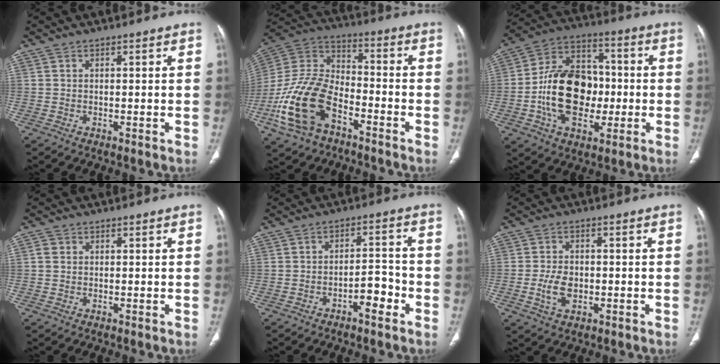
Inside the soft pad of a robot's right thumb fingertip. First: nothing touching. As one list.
[{"total": 18.7, "force": [-8.7, 10.6, 12.6], "torque": [-0.254, 0.054, -0.169]}, {"total": 19.4, "force": [-2.6, 13.1, 14.0], "torque": [-0.211, 0.030, -0.040]}, {"total": 1.0, "force": [0.1, 1.0, 0.4], "torque": [-0.001, 0.004, 0.000]}, {"total": 5.3, "force": [-2.9, 2.1, 3.9], "torque": [-0.050, 0.033, -0.045]}, {"total": 5.5, "force": [-1.3, 3.5, 4.0], "torque": [-0.073, 0.005, -0.020]}]